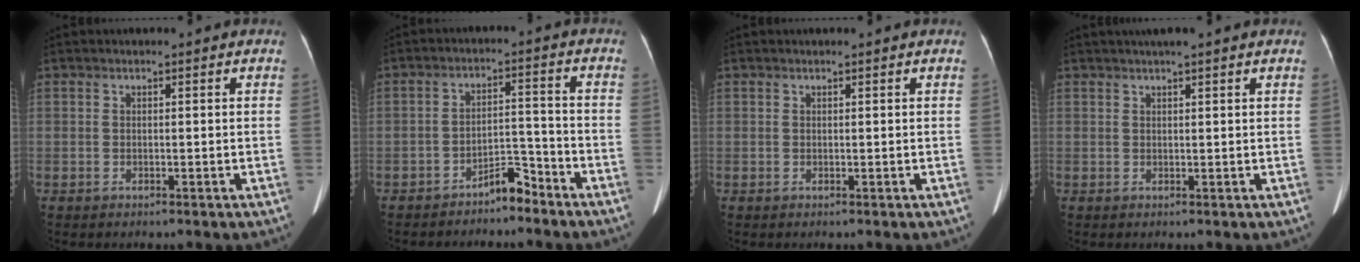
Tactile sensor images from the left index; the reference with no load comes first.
{"total": 4.6, "force": [-4.0, 1.1, 1.9], "torque": [-0.030, 0.009, -0.068]}
{"total": 0.0}
{"total": 3.8, "force": [3.0, -0.1, 2.4], "torque": [-0.031, 0.029, 0.046]}